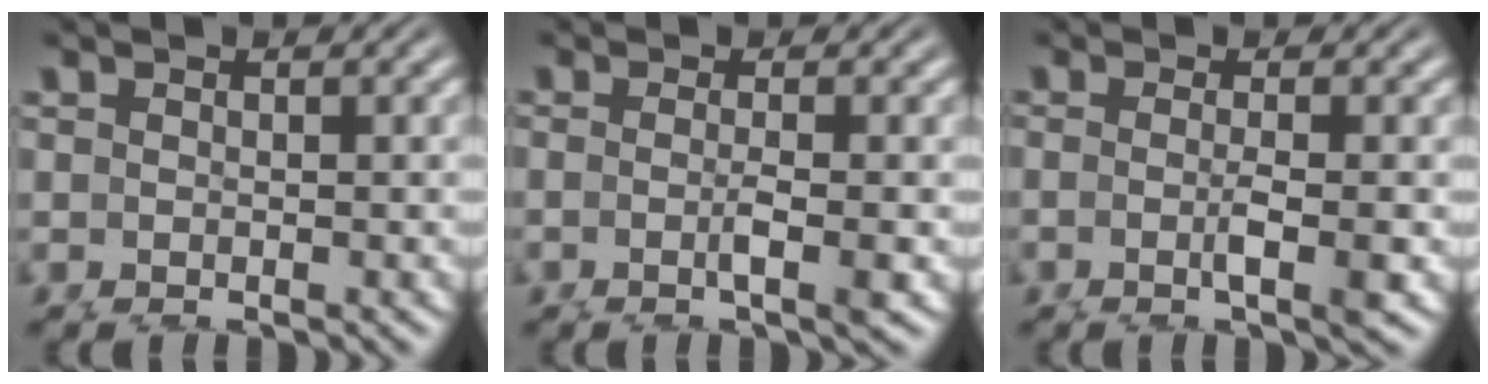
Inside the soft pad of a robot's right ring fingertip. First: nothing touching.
{"total": 1.7, "force": [0.1, -0.3, 1.7], "torque": [-0.029, -0.011, 0.008]}
{"total": 2.1, "force": [0.1, -0.2, 2.1], "torque": [-0.035, -0.012, 0.007]}